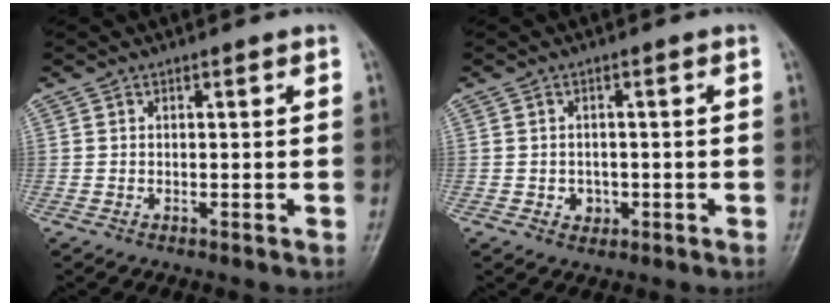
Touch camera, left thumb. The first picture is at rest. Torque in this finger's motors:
{"motor_torque": [-0.13, 0.13, 0.05, 0.02, 0.00]}